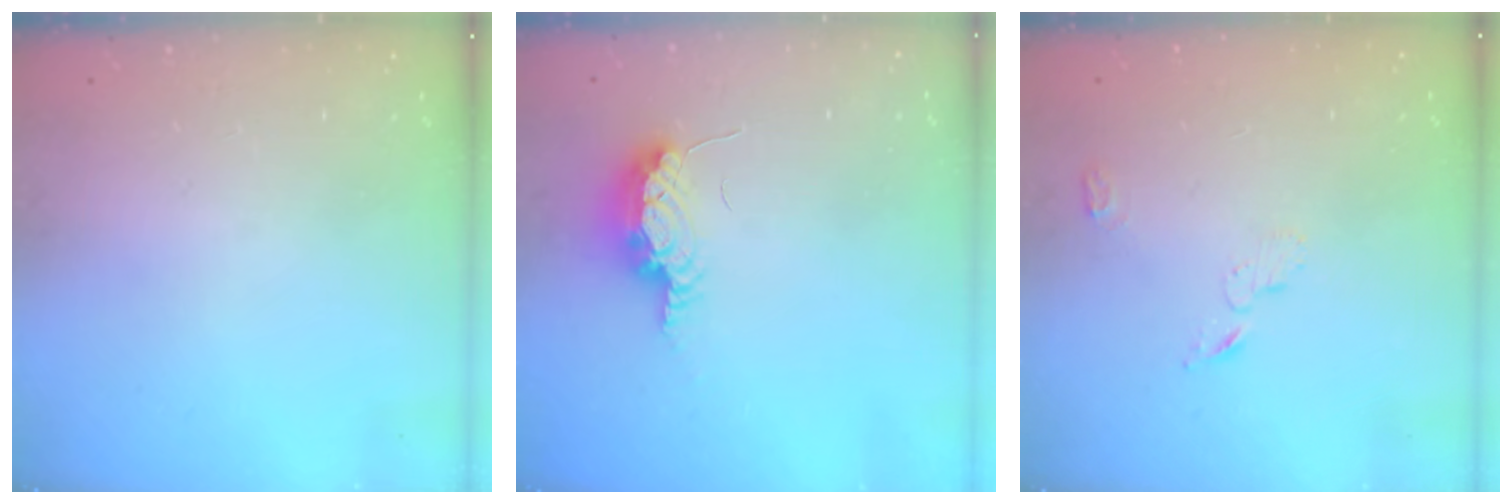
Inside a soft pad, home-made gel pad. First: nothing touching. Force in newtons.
{"total": 7.6, "press": 7.3, "slide": 2.1}
{"total": 4.0, "press": 4.0, "slide": 0.4}